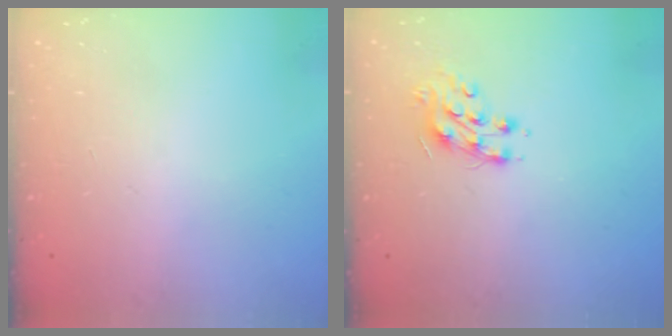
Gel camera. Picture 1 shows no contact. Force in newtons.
{"total": 8.4, "press": 8.4, "slide": 0.2}